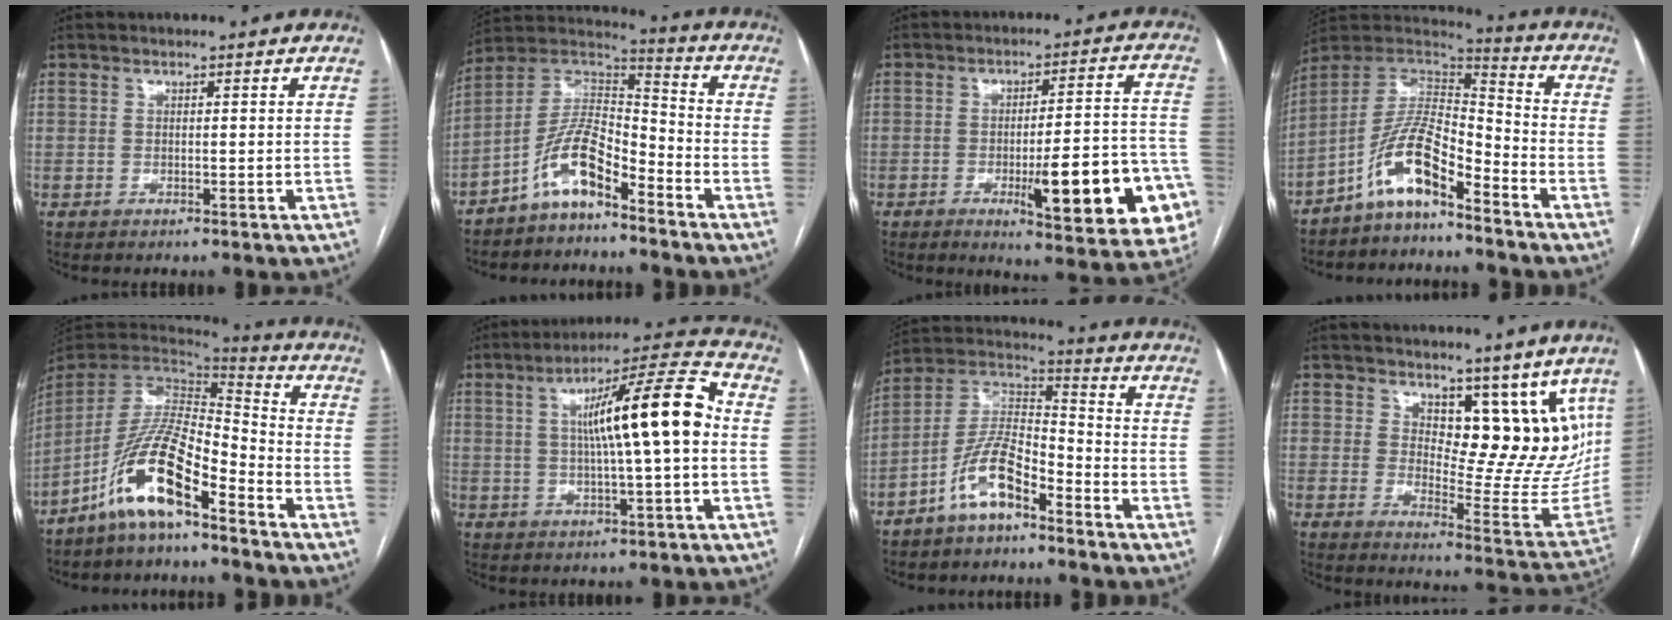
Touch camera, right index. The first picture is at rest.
{"total": 10.0, "force": [-6.4, 3.2, 7.0], "torque": [-0.146, 0.029, -0.126]}
{"total": 18.4, "force": [-6.3, 3.4, 16.9], "torque": [-0.151, 0.015, -0.069]}
{"total": 11.0, "force": [-7.3, 2.9, 7.7], "torque": [-0.155, 0.027, -0.137]}
{"total": 13.2, "force": [-8.2, 2.7, 10.0], "torque": [-0.201, 0.006, -0.154]}
{"total": 14.6, "force": [1.4, 0.8, 14.5], "torque": [-0.228, 0.025, 0.017]}
{"total": 10.3, "force": [-6.2, 3.6, 7.4], "torque": [-0.162, 0.018, -0.124]}
{"total": 13.4, "force": [9.1, 6.5, 7.4], "torque": [-0.076, -0.017, 0.131]}